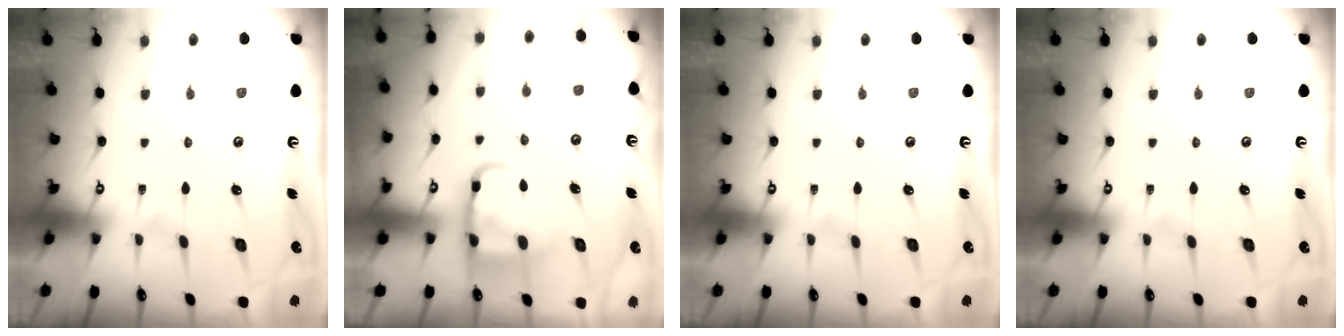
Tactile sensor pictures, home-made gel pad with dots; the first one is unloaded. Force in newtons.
{"total": 9.5, "press": 9.4, "slide": 1.5}
{"total": 0.0}
{"total": 0.0}